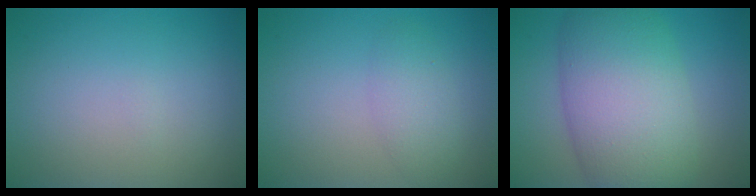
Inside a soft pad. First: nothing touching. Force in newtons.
{"total": 2.2, "press": 2.2, "slide": 0.1}
{"total": 10.7, "press": 10.6, "slide": 0.6}